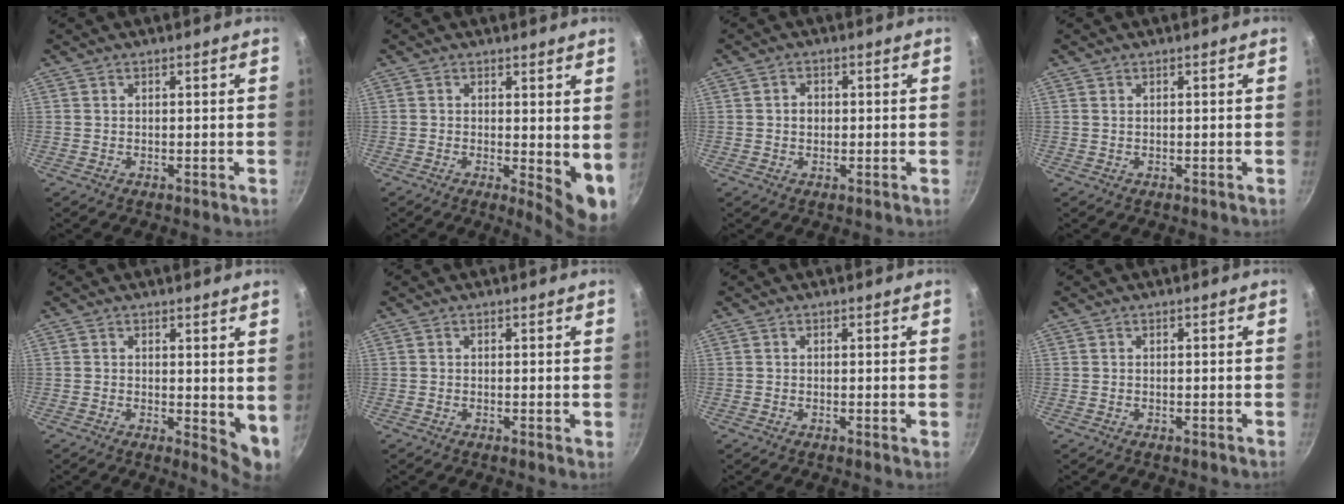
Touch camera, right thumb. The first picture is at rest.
{"total": 7.3, "force": [0.3, 2.7, 6.7], "torque": [-0.081, -0.018, 0.006]}
{"total": 2.3, "force": [0.1, 1.9, 1.3], "torque": [-0.013, 0.005, 0.001]}
{"total": 0.0}
{"total": 5.8, "force": [1.0, 2.6, 5.1], "torque": [-0.063, -0.018, 0.013]}
{"total": 1.2, "force": [0.0, 0.3, 1.2], "torque": [-0.016, -0.004, -0.003]}
{"total": 0.6, "force": [0.0, 0.0, 0.6], "torque": [-0.008, -0.002, -0.003]}
{"total": 0.0}